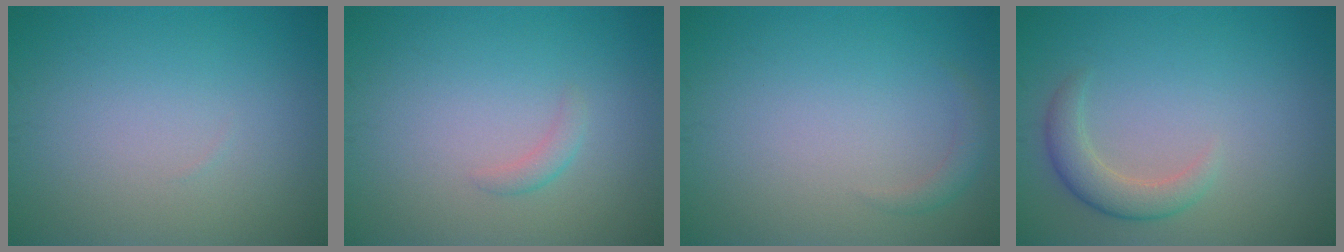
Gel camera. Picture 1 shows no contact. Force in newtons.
{"total": 1.0, "press": 1.0, "slide": 0.0}
{"total": 1.2, "press": 1.2, "slide": 0.2}
{"total": 2.7, "press": 2.7, "slide": 0.4}